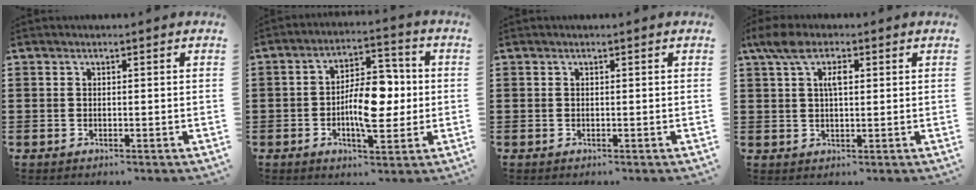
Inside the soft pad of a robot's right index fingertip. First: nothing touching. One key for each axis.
{"total": 9.5, "fx": -0.8, "fy": 4.6, "fz": 8.3, "tx": -0.125, "ty": 0.006, "tz": -0.016}
{"total": 0.0}
{"total": 5.3, "fx": 2.2, "fy": 2.4, "fz": 4.2, "tx": -0.090, "ty": 0.012, "tz": 0.037}